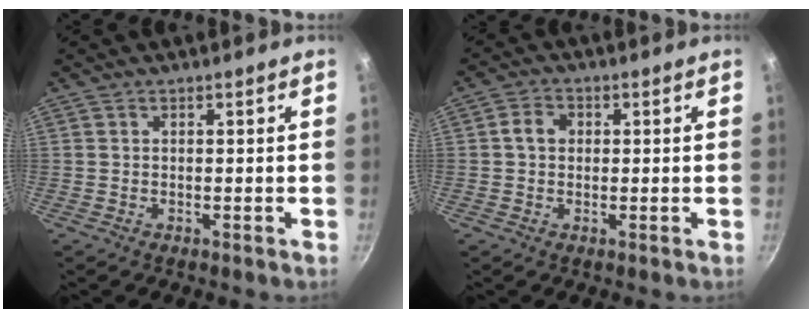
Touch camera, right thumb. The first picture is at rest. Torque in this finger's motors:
{"motor_torque": [1.71, 1.87, 0.59, -0.23, 0.19]}